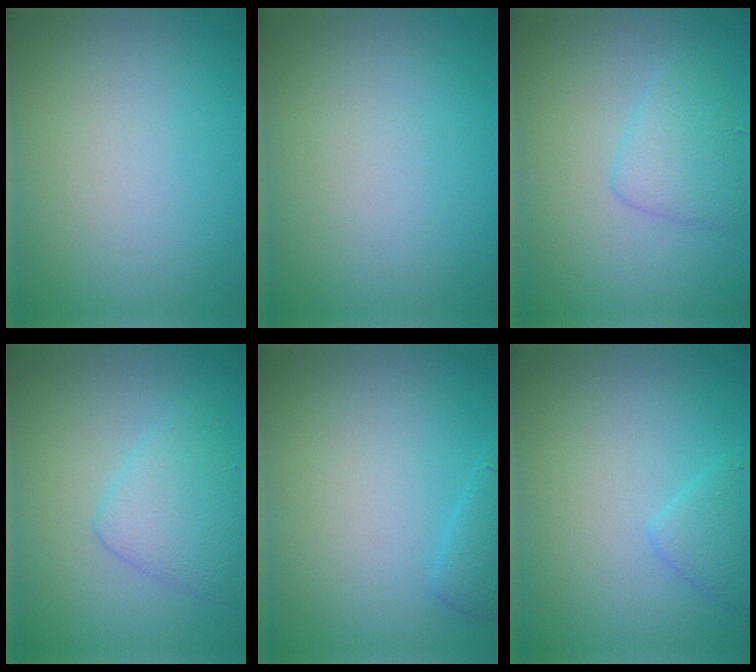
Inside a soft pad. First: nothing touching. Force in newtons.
{"total": 0.0}
{"total": 2.5, "press": 2.5, "slide": 0.1}
{"total": 1.9, "press": 1.9, "slide": 0.1}
{"total": 1.4, "press": 1.4, "slide": 0.1}
{"total": 1.7, "press": 1.7, "slide": 0.1}